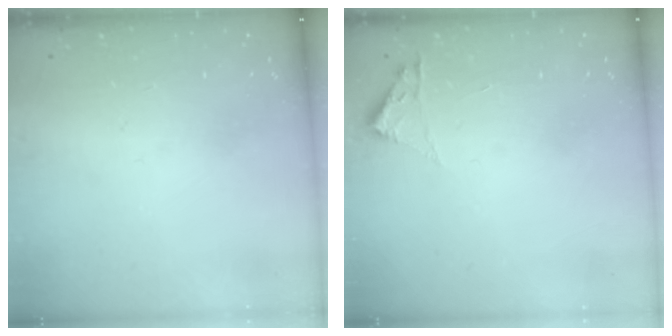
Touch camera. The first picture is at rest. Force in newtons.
{"total": 1.8, "press": 1.8, "slide": 0.2}